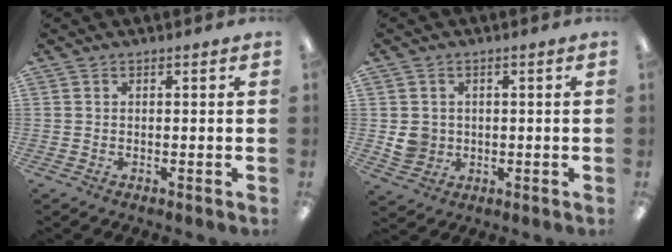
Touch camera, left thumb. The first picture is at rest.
{"total": 4.6, "force": [0.1, 4.4, 1.2], "torque": [-0.011, 0.005, 0.005]}